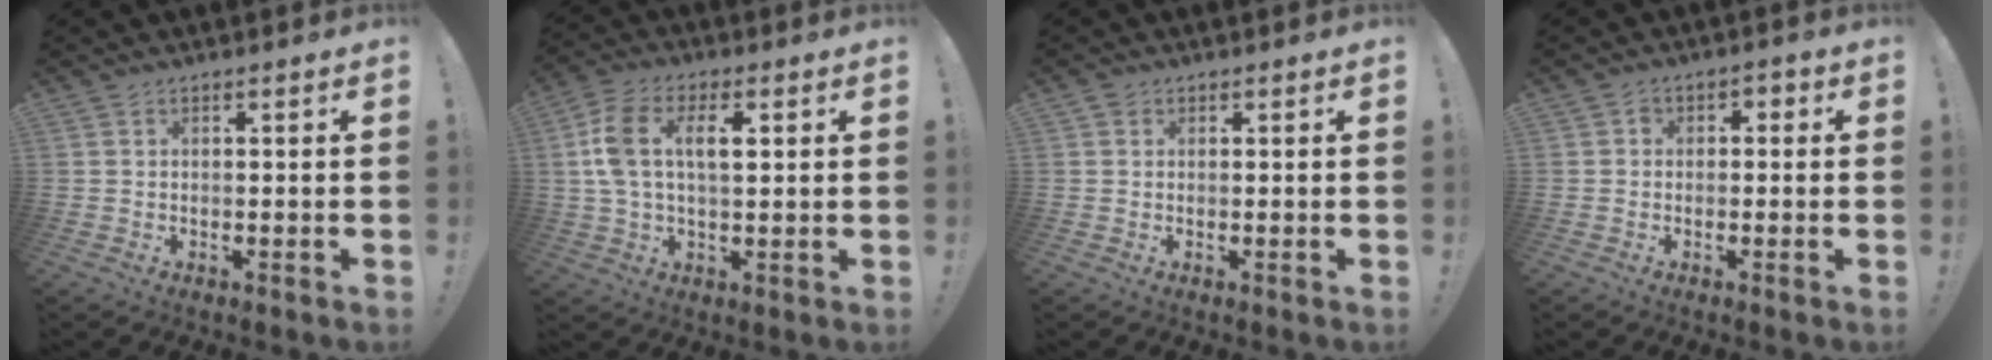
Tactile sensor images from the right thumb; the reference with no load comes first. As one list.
[{"total": 11.4, "force": [2.3, 6.4, 9.1], "torque": [-0.173, 0.012, 0.042]}, {"total": 1.0, "force": [0.6, 0.8, 0.1], "torque": [-0.002, 0.001, 0.012]}, {"total": 3.0, "force": [-1.3, 2.3, 1.4], "torque": [-0.018, 0.013, -0.026]}]